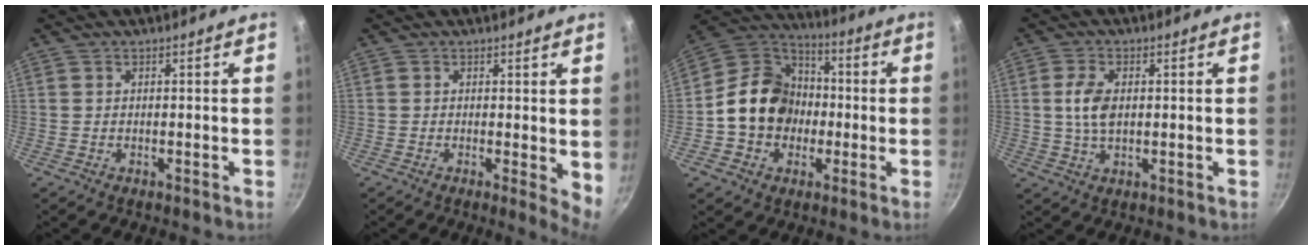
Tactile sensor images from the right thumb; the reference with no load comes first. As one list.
[{"total": 4.3, "force": [0.4, 1.5, 4.0], "torque": [-0.048, -0.008, 0.003]}, {"total": 15.8, "force": [-1.5, 13.4, 8.3], "torque": [-0.111, 0.043, -0.035]}, {"total": 5.8, "force": [0.6, 3.3, 4.7], "torque": [-0.089, 0.002, 0.011]}]